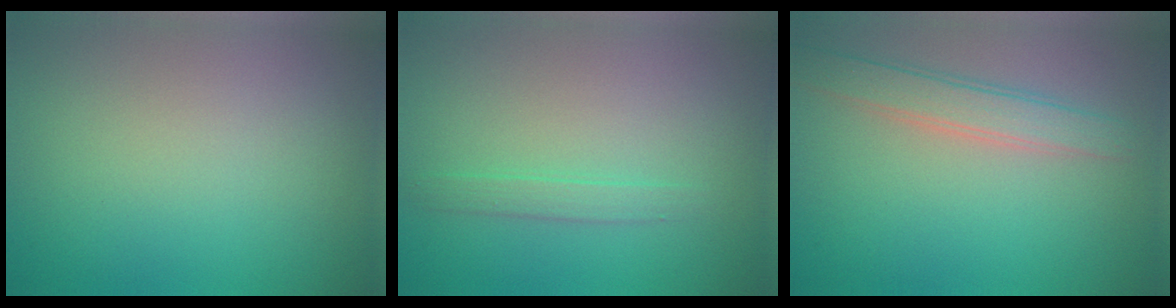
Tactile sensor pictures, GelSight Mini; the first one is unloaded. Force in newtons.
{"total": 1.3, "press": 1.3, "slide": 0.0}
{"total": 3.0, "press": 3.0, "slide": 0.2}